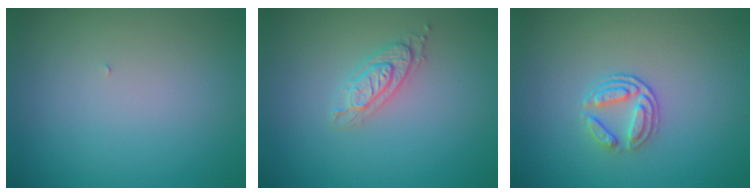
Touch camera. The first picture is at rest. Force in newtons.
{"total": 2.1, "press": 2.1, "slide": 0.4}
{"total": 2.4, "press": 1.9, "slide": 1.5}